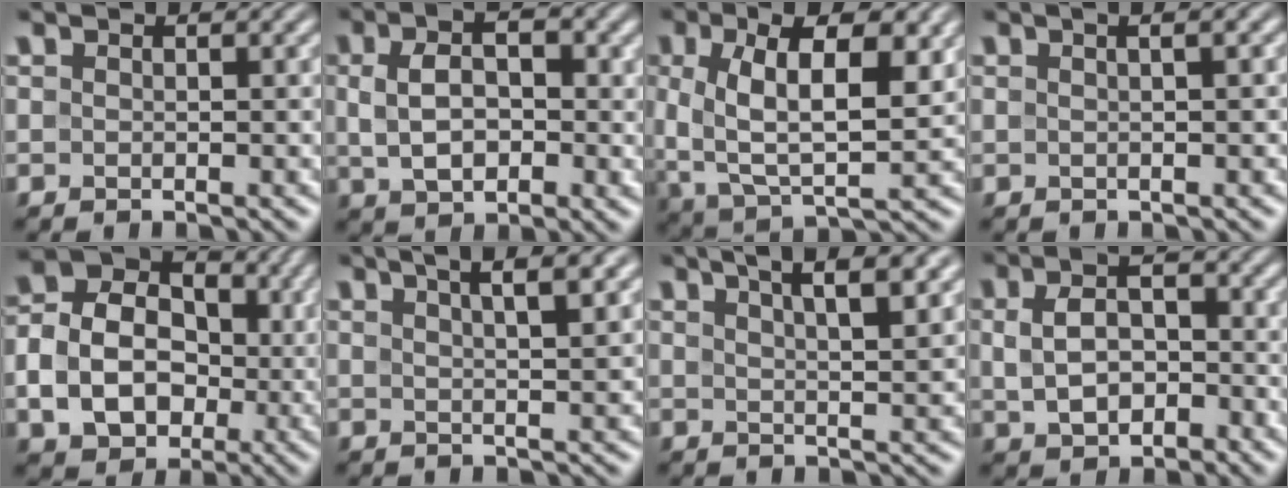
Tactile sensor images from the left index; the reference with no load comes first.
{"total": 5.8, "force": [0.6, 3.5, 4.6], "torque": [-0.073, 0.005, 0.010]}
{"total": 10.0, "force": [1.9, 4.8, 8.5], "torque": [-0.161, -0.005, 0.029]}
{"total": 4.0, "force": [1.7, 1.9, 3.1], "torque": [-0.010, 0.026, -0.008]}
{"total": 9.9, "force": [-1.1, 7.9, 5.9], "torque": [-0.104, -0.011, -0.027]}
{"total": 7.2, "force": [4.2, 2.4, 5.4], "torque": [-0.043, 0.034, 0.030]}
{"total": 8.3, "force": [5.0, 2.6, 6.1], "torque": [-0.051, 0.033, 0.044]}
{"total": 5.0, "force": [-0.1, 3.3, 3.7], "torque": [-0.063, 0.001, -0.003]}